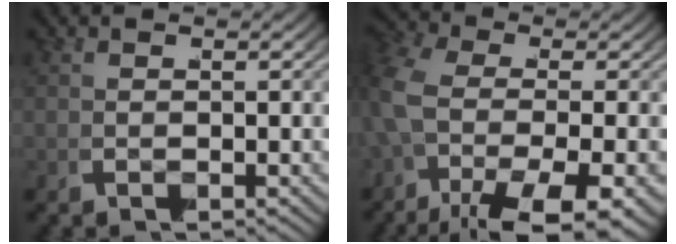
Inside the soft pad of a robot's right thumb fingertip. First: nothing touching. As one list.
[{"total": 8.3, "force": [-3.2, 4.1, 6.5], "torque": [-0.147, -0.034, -0.028]}]